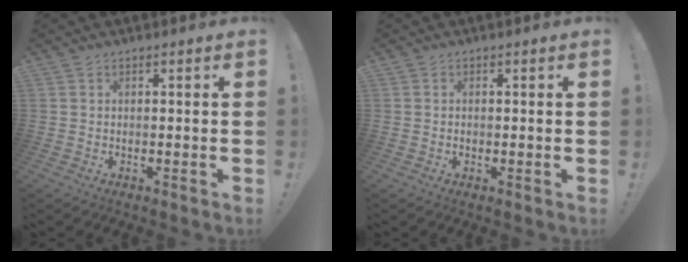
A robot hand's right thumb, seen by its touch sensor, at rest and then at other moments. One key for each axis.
{"total": 0.5, "fx": 0.0, "fy": 0.5, "fz": 0.1, "tx": 0.006, "ty": -0.001, "tz": -0.002}